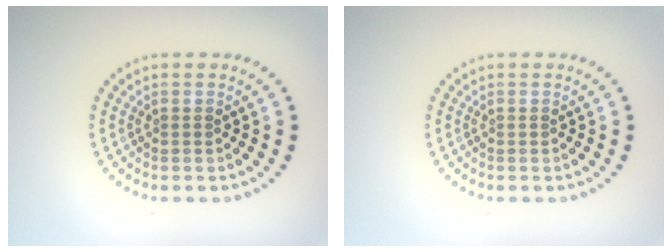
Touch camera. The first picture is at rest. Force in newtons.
{"total": 0.0}